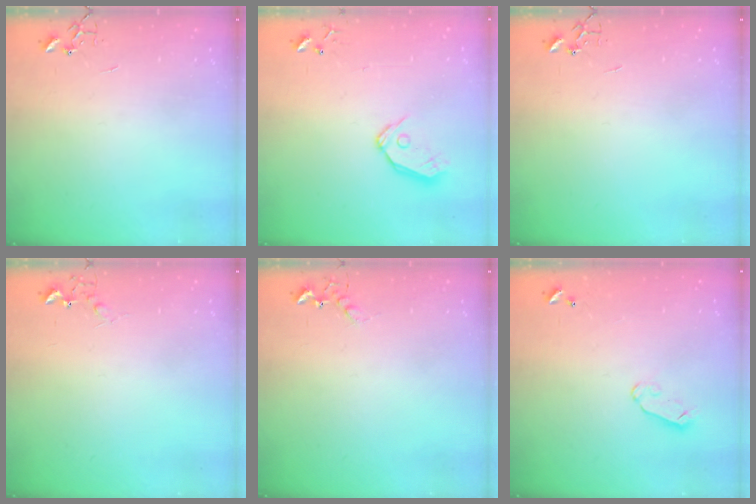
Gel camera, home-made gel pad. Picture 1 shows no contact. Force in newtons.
{"total": 9.3, "press": 9.2, "slide": 1.2}
{"total": 0.0}
{"total": 6.6, "press": 6.6, "slide": 0.8}
{"total": 5.2, "press": 5.1, "slide": 0.9}
{"total": 5.9, "press": 5.9, "slide": 0.6}